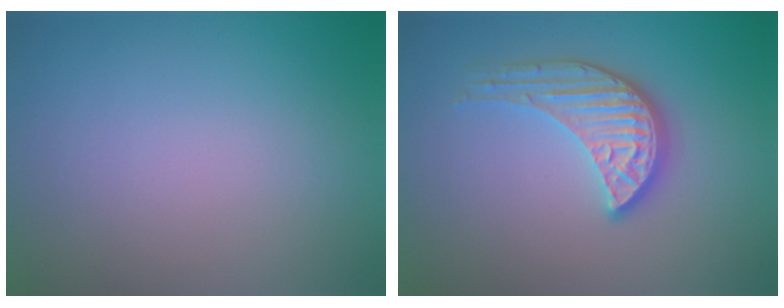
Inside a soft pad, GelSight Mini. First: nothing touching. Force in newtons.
{"total": 3.9, "press": 3.5, "slide": 1.6}